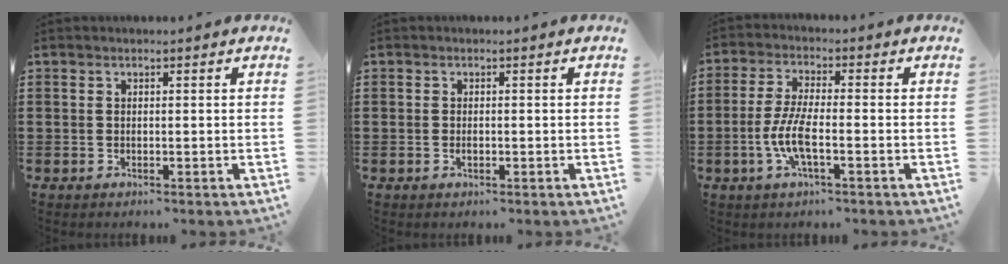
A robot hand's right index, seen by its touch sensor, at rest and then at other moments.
{"total": 0.6, "force": [-0.2, 0.3, 0.5], "torque": [-0.011, -0.004, -0.002]}
{"total": 6.3, "force": [-2.0, 1.6, 5.8], "torque": [-0.133, -0.010, -0.044]}